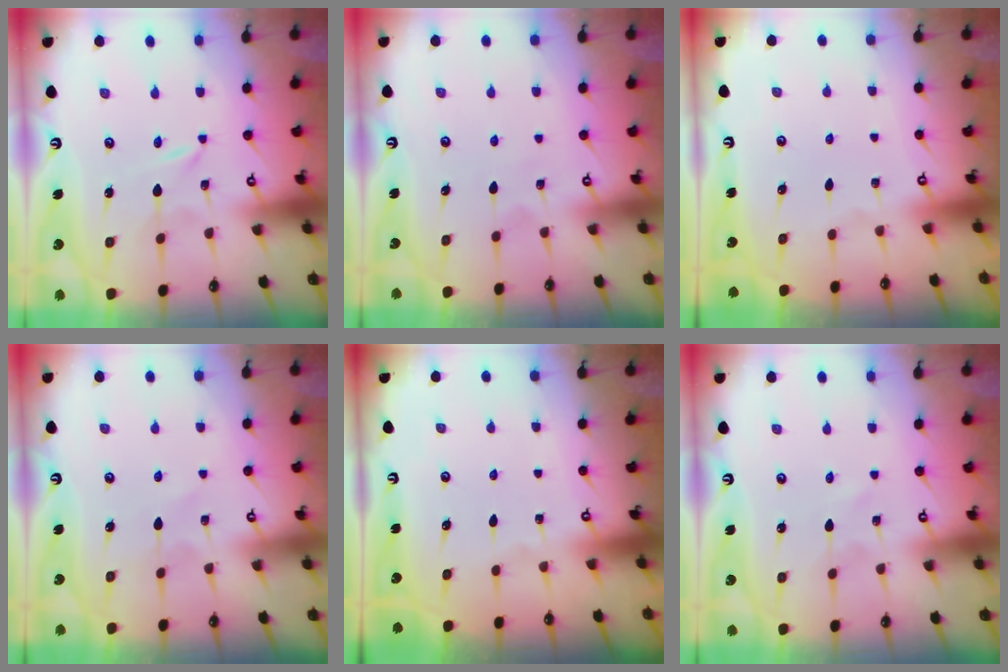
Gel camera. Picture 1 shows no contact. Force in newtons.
{"total": 2.7, "press": 2.7, "slide": 0.4}
{"total": 0.0}
{"total": 4.9, "press": 4.8, "slide": 0.6}
{"total": 0.0}
{"total": 0.5, "press": 0.5, "slide": 0.1}